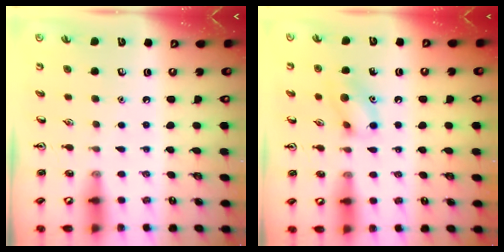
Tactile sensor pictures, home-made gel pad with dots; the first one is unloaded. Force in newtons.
{"total": 9.8, "press": 9.8, "slide": 0.6}